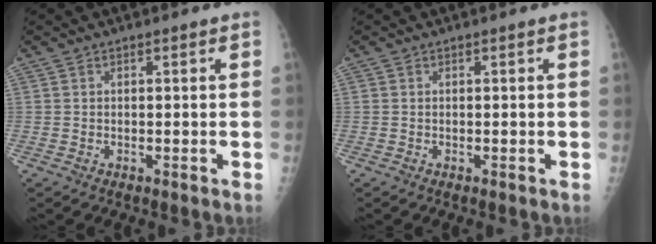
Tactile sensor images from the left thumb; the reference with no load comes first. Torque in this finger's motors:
{"motor_torque": [0.24, 0.10, 0.24, -0.03, 0.03]}